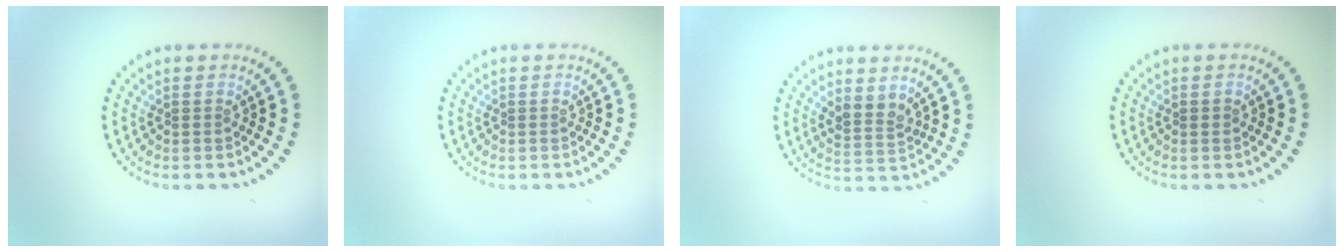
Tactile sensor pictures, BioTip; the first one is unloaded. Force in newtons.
{"total": 0.0}
{"total": 2.3, "press": 1.9, "slide": 1.3}
{"total": 0.7, "press": 0.7, "slide": 0.0}